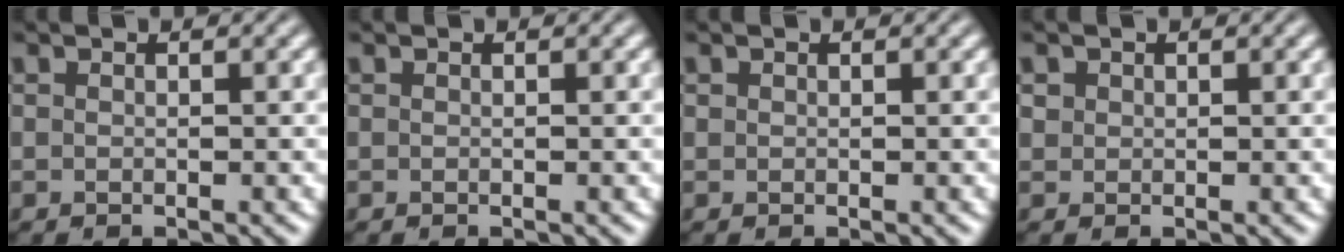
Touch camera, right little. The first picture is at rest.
{"total": 0.0}
{"total": 0.0}
{"total": 0.6, "force": [0.2, 0.6, 0.1], "torque": [0.002, -0.002, 0.005]}